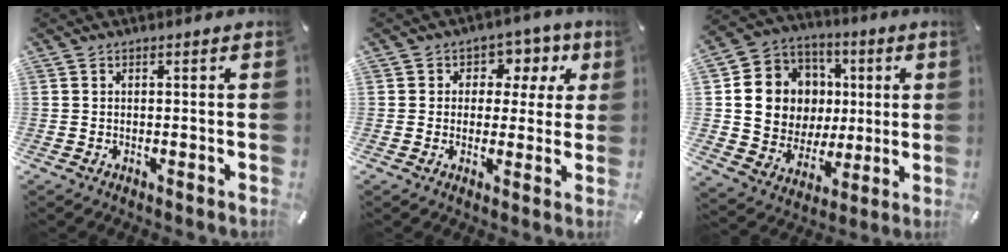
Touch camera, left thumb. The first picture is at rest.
{"total": 7.4, "force": [1.6, 6.4, 3.4], "torque": [-0.035, -0.002, 0.021]}
{"total": 13.9, "force": [1.8, 13.2, 4.0], "torque": [-0.071, -0.007, 0.049]}